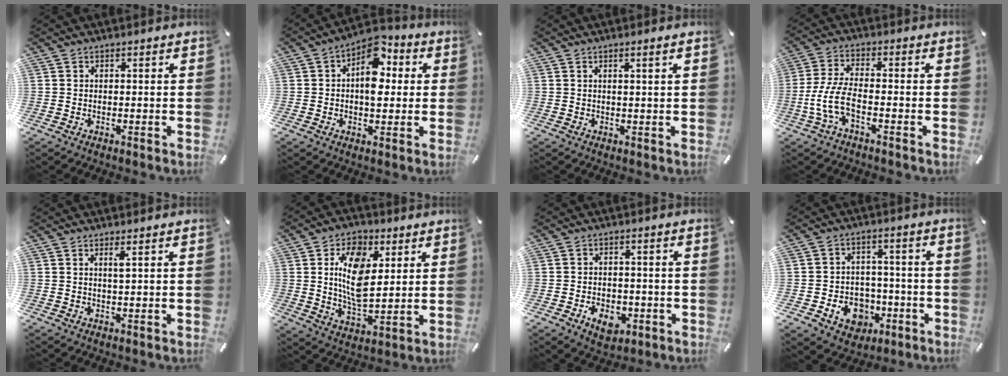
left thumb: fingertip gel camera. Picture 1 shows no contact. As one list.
[{"total": 9.5, "force": [2.1, 6.2, 6.9], "torque": [-0.086, -0.011, 0.034]}, {"total": 1.7, "force": [0.7, -0.2, 1.5], "torque": [-0.027, -0.004, 0.012]}, {"total": 7.5, "force": [-3.0, 2.9, 6.3], "torque": [-0.143, -0.006, -0.056]}, {"total": 1.6, "force": [0.9, -0.1, 1.3], "torque": [-0.028, -0.003, 0.014]}, {"total": 12.8, "force": [3.8, 7.9, 9.3], "torque": [-0.178, 0.001, 0.064]}, {"total": 6.4, "force": [-2.6, 4.5, 3.7], "torque": [-0.067, 0.006, -0.046]}, {"total": 8.9, "force": [-2.7, 7.9, 3.0], "torque": [-0.054, 0.018, -0.041]}]